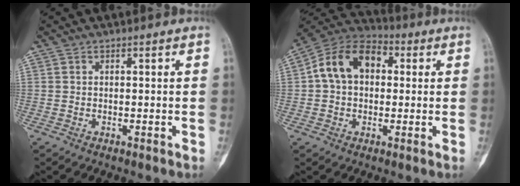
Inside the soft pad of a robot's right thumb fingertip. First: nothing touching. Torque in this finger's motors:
{"motor_torque": [-0.41, 0.80, 0.27, -0.12, 0.08]}